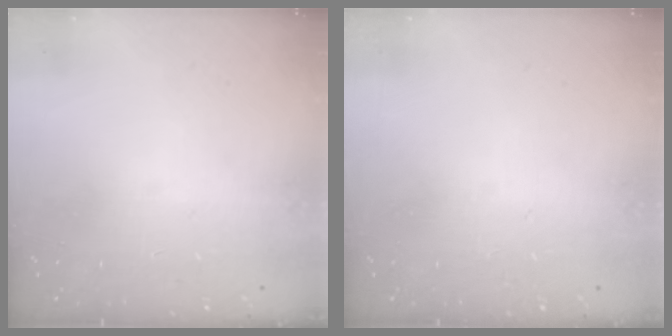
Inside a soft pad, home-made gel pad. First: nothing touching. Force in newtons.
{"total": 0.0}